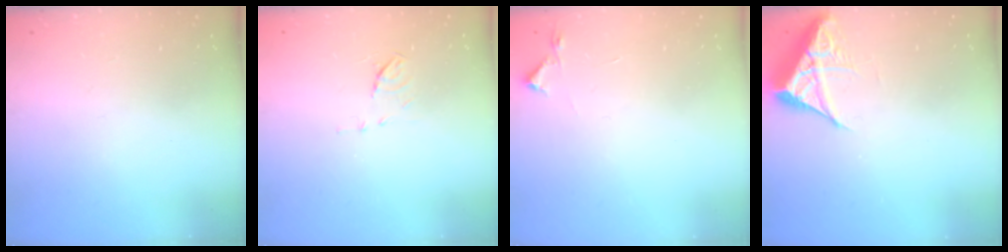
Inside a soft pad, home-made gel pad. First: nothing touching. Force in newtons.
{"total": 5.3, "press": 5.3, "slide": 0.6}
{"total": 2.7, "press": 2.6, "slide": 0.4}
{"total": 6.9, "press": 6.8, "slide": 0.6}